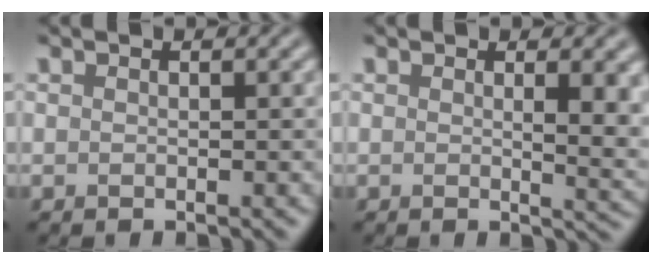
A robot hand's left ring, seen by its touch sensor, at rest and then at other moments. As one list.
[{"total": 4.1, "force": [1.0, 1.4, 3.8], "torque": [-0.037, -0.003, 0.016]}]